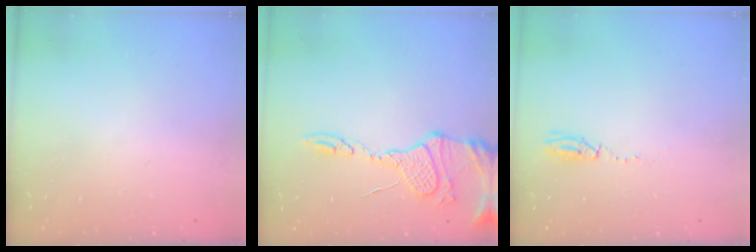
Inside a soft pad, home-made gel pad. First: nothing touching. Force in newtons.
{"total": 13.9, "press": 13.8, "slide": 1.3}
{"total": 17.0, "press": 5.1, "slide": 16.2}